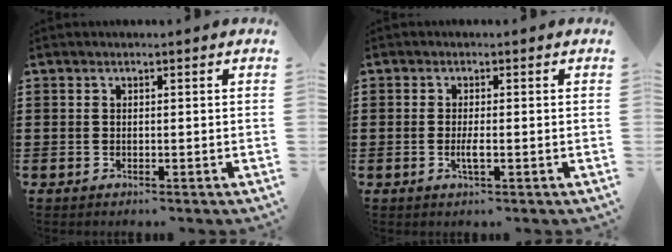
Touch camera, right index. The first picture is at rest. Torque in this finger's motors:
{"motor_torque": [1.10, 1.03, 0.47, 0.10]}